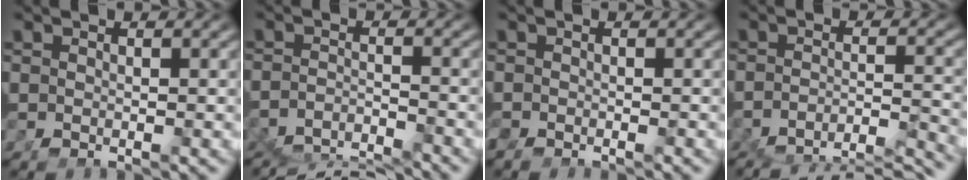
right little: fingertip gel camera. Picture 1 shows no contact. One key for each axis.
{"total": 8.5, "fx": -6.9, "fy": 3.9, "fz": 2.9, "tx": -0.049, "ty": -0.045, "tz": -0.094}
{"total": 1.4, "fx": -1.4, "fy": 0.3, "fz": 0.2, "tx": -0.007, "ty": -0.007, "tz": -0.020}
{"total": 10.9, "fx": -9.1, "fy": 4.9, "fz": 3.7, "tx": -0.058, "ty": -0.040, "tz": -0.132}